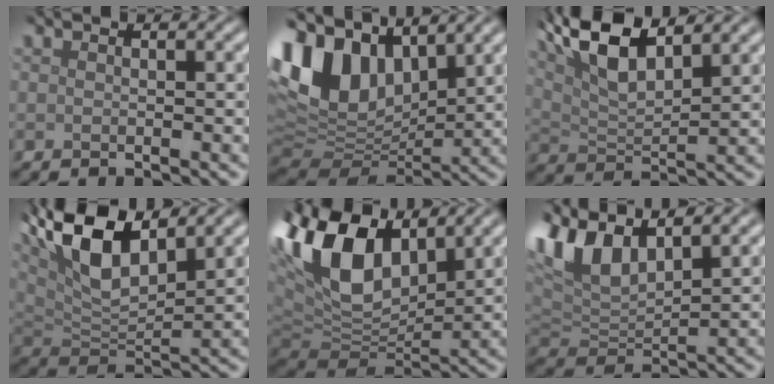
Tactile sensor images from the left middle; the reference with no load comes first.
{"total": 12.8, "force": [5.7, 8.0, 8.2], "torque": [-0.193, 0.022, 0.101]}
{"total": 8.6, "force": [5.0, 3.1, 6.3], "torque": [-0.125, 0.015, 0.092]}
{"total": 10.5, "force": [5.5, 4.3, 7.9], "torque": [-0.164, 0.014, 0.097]}
{"total": 12.9, "force": [5.8, 7.4, 8.8], "torque": [-0.202, 0.023, 0.105]}
{"total": 7.6, "force": [4.5, 3.5, 5.1], "torque": [-0.118, 0.013, 0.082]}